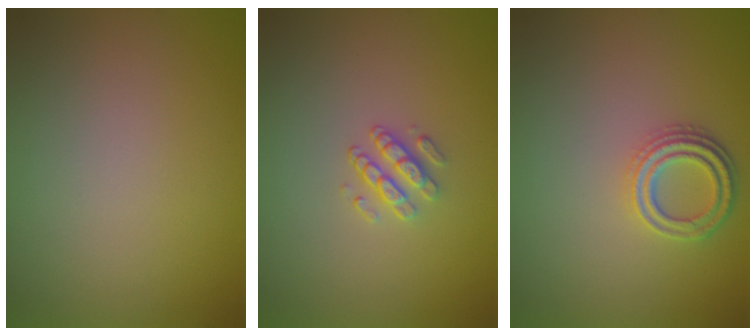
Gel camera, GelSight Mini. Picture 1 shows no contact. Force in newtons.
{"total": 1.8, "press": 1.3, "slide": 1.2}
{"total": 3.0, "press": 2.6, "slide": 1.6}